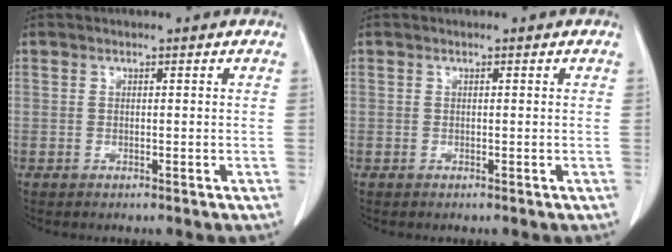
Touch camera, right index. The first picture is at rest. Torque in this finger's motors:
{"motor_torque": [-0.08, 0.09, -0.03, 0.01]}